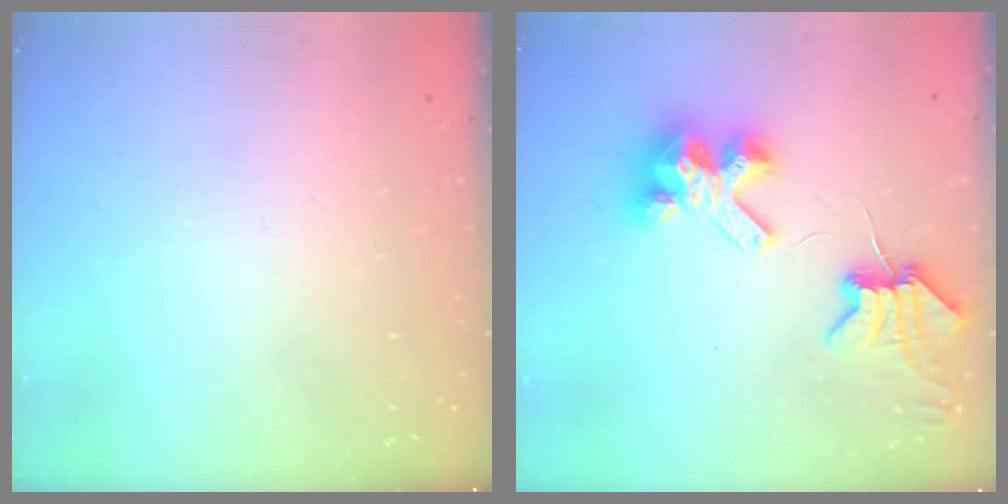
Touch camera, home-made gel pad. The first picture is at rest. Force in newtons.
{"total": 8.0, "press": 7.9, "slide": 1.2}